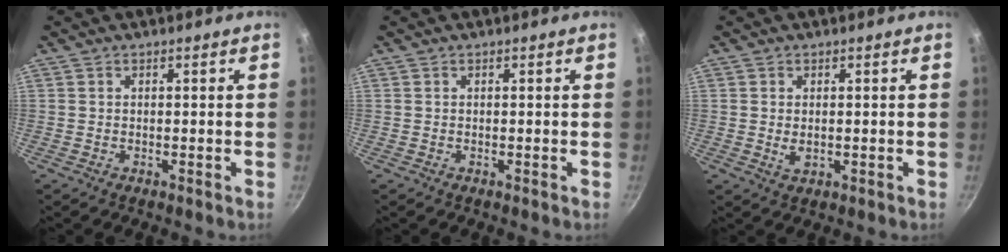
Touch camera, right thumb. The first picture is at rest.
{"total": 0.0}
{"total": 2.4, "force": [0.0, 1.4, 1.9], "torque": [-0.034, -0.003, 0.003]}